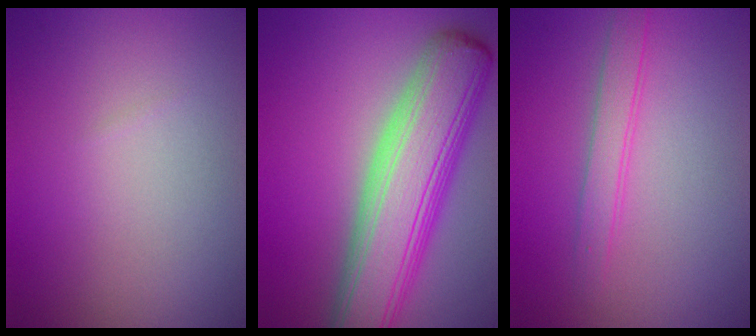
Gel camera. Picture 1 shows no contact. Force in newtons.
{"total": 9.3, "press": 9.3, "slide": 0.3}
{"total": 2.0, "press": 2.0, "slide": 0.1}